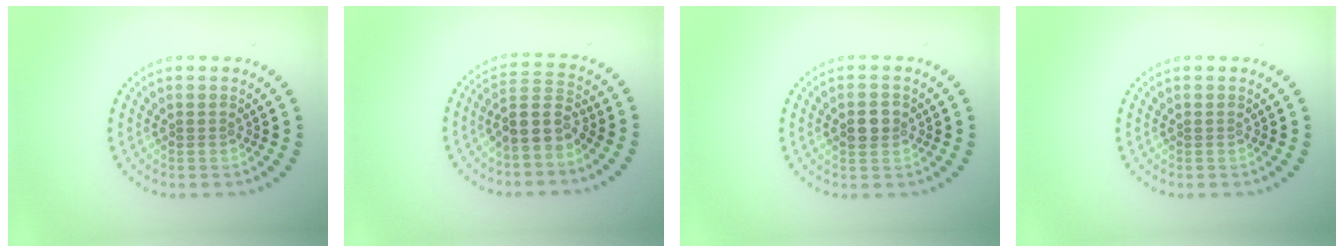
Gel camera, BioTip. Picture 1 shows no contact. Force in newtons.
{"total": 3.5, "press": 3.0, "slide": 1.8}
{"total": 2.4, "press": 2.4, "slide": 0.0}
{"total": 0.0}